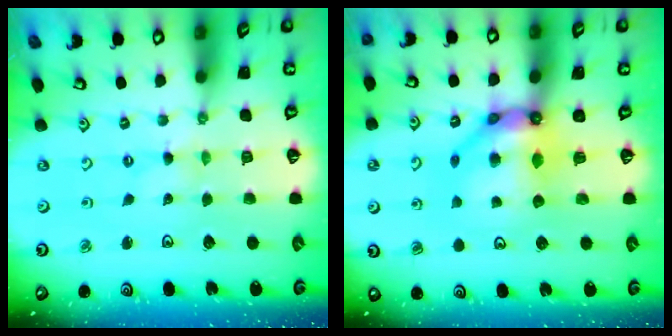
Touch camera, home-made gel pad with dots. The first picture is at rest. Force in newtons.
{"total": 11.1, "press": 11.0, "slide": 1.4}